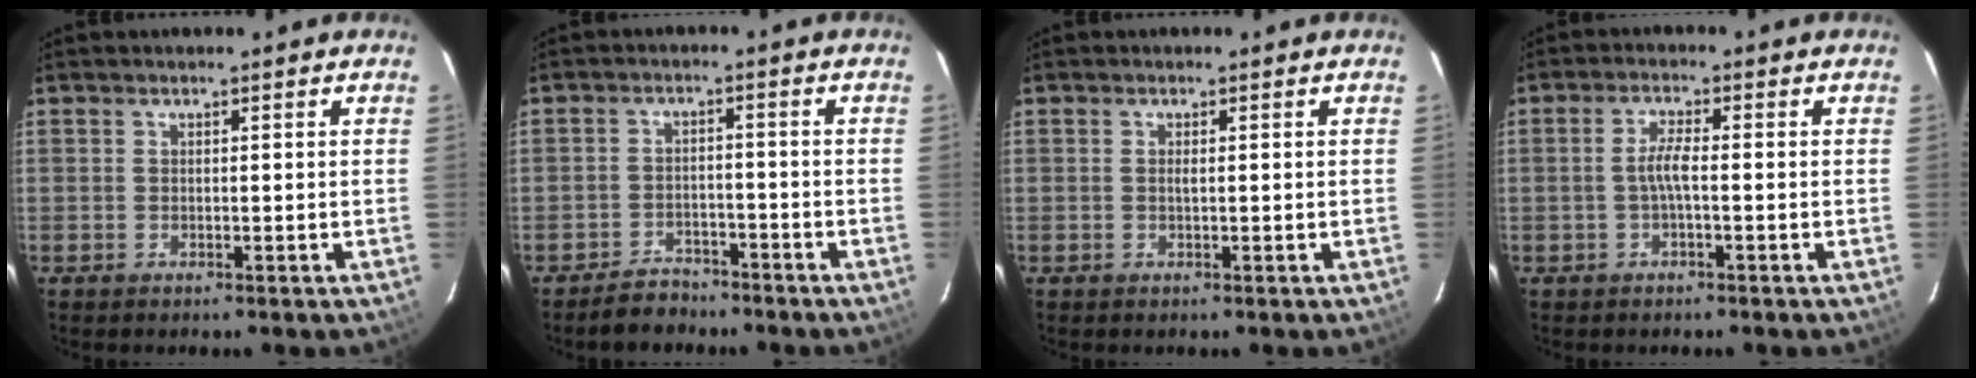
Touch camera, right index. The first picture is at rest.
{"total": 5.4, "force": [-4.5, 2.8, 0.8], "torque": [-0.031, 0.018, -0.065]}
{"total": 0.8, "force": [0.0, 0.0, 0.8], "torque": [-0.015, 0.001, 0.000]}
{"total": 3.2, "force": [-0.6, 0.3, 3.1], "torque": [-0.063, 0.004, -0.011]}